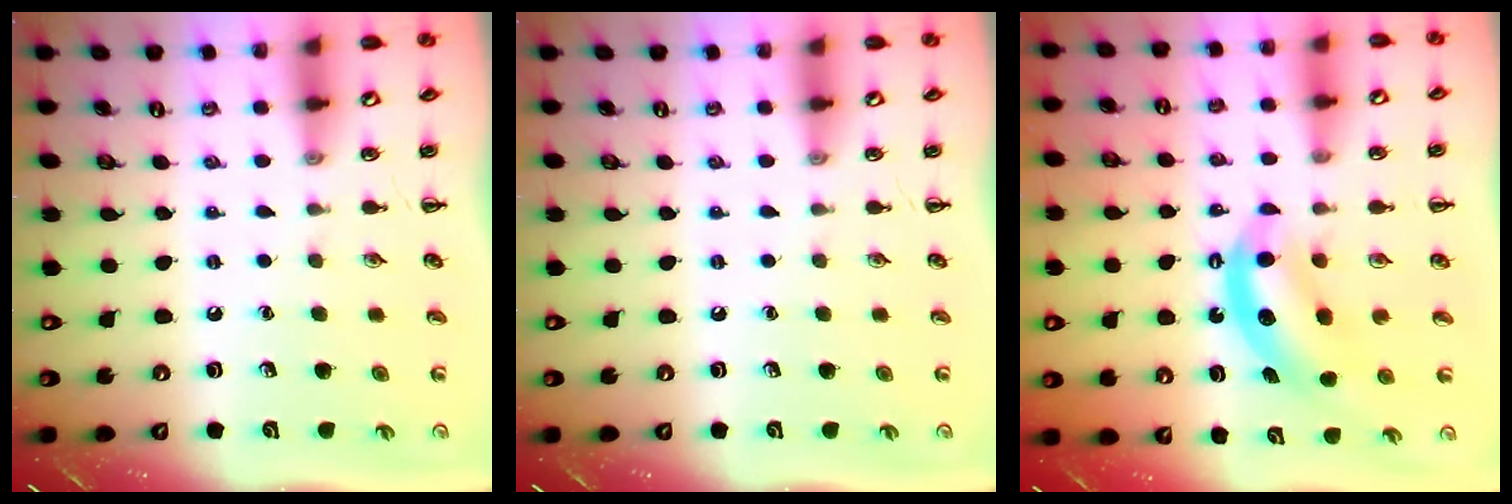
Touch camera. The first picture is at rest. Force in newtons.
{"total": 0.0}
{"total": 6.8, "press": 6.7, "slide": 1.1}